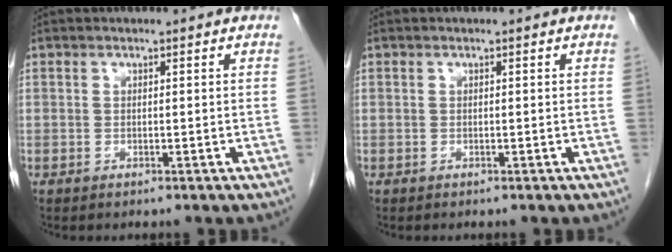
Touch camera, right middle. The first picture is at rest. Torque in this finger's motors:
{"motor_torque": [0.07, -0.24, -0.05, -0.01]}